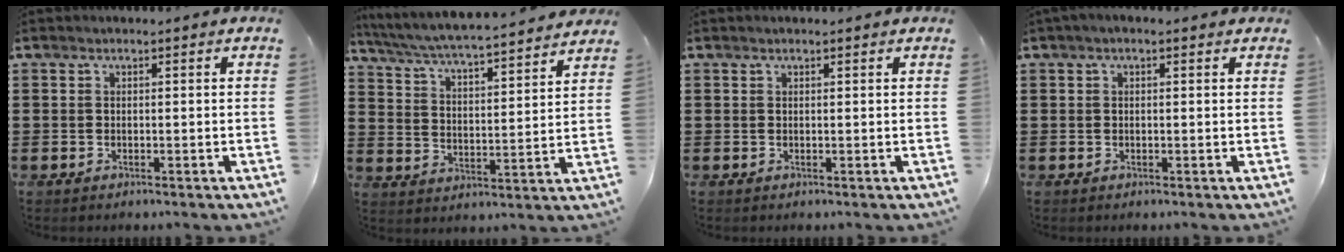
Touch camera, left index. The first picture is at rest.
{"total": 4.9, "force": [4.7, -0.4, 1.4], "torque": [-0.051, -0.038, 0.072]}
{"total": 0.0}
{"total": 0.8, "force": [0.0, 0.4, 0.7], "torque": [-0.014, 0.003, 0.000]}